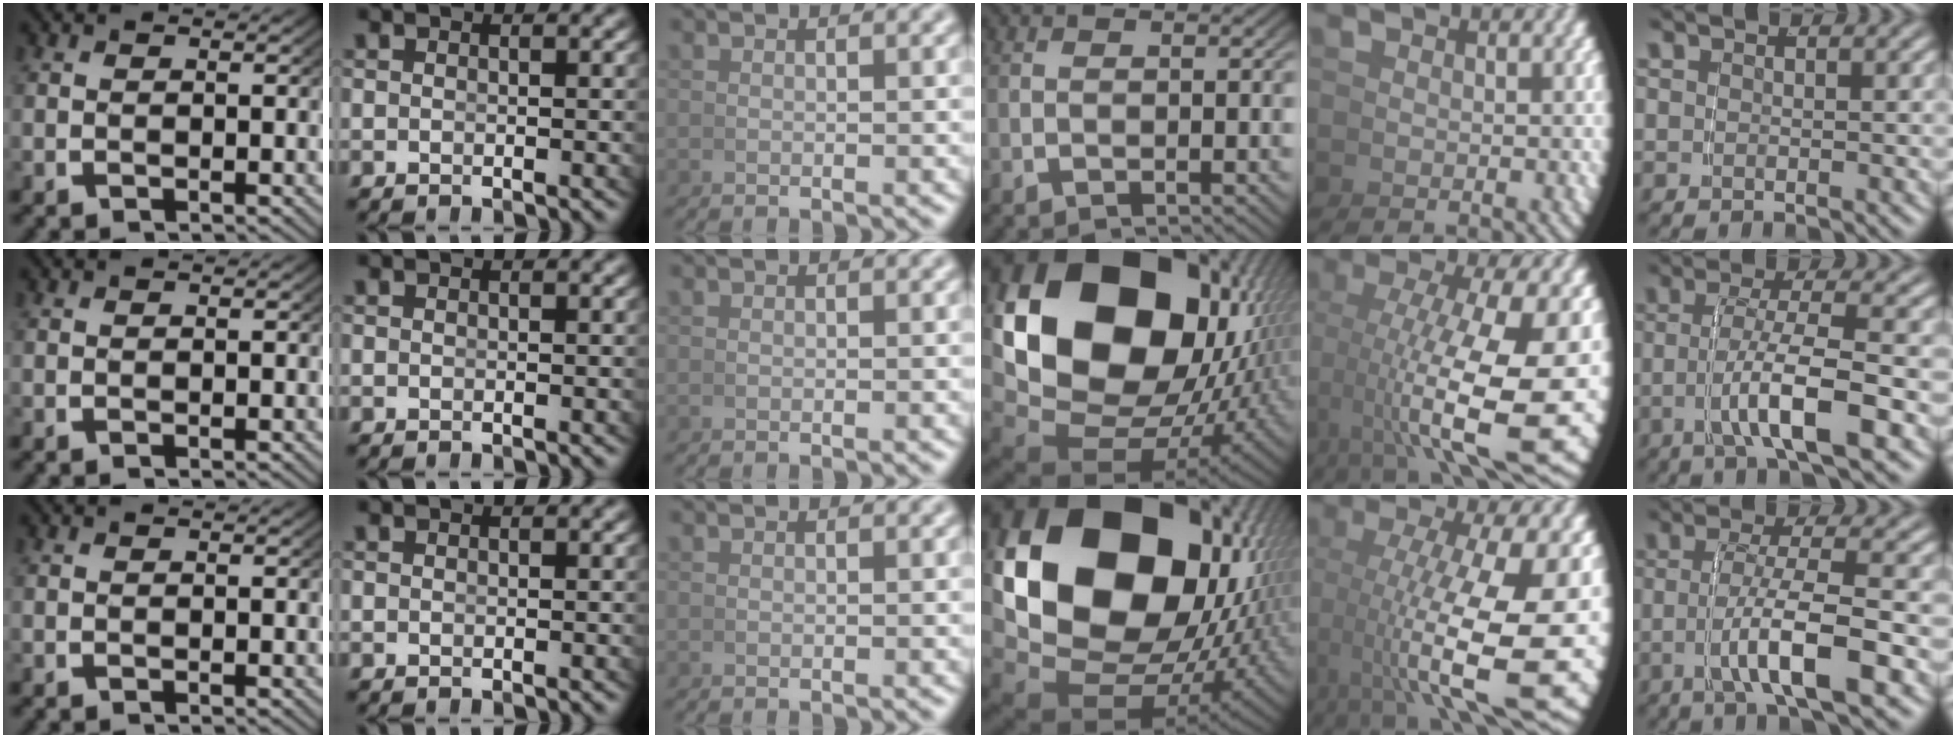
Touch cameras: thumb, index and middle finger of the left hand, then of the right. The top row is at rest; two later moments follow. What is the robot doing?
{"motion": "grasp_and_lifting", "object": "photo album"}